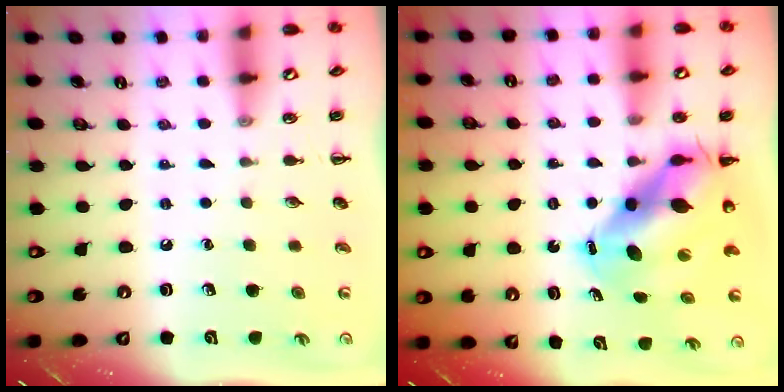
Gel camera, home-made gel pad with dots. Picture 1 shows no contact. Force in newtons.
{"total": 11.4, "press": 11.0, "slide": 2.8}